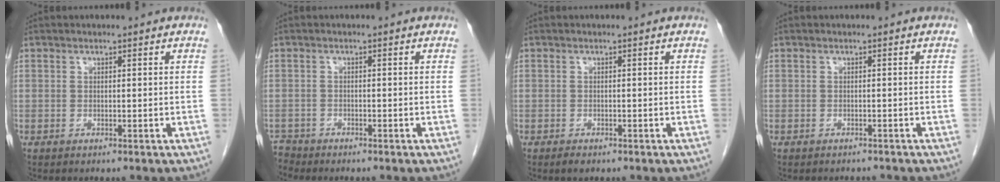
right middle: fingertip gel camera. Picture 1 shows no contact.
{"total": 2.2, "force": [-2.1, 0.0, -0.8], "torque": [0.017, -0.011, -0.040]}
{"total": 1.2, "force": [-0.8, 0.6, 0.6], "torque": [-0.014, -0.001, -0.009]}
{"total": 1.7, "force": [-1.6, 0.4, 0.0], "torque": [-0.004, -0.005, -0.021]}